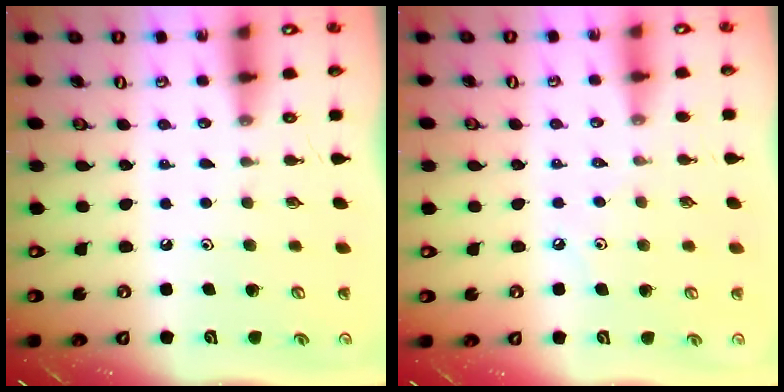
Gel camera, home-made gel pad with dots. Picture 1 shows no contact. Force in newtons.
{"total": 3.7, "press": 3.7, "slide": 0.5}